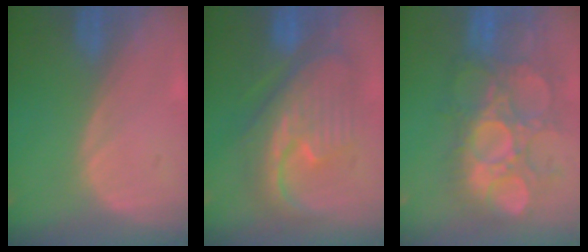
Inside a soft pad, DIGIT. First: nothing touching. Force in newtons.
{"total": 11.4, "press": 11.3, "slide": 1.1}
{"total": 12.2, "press": 11.5, "slide": 4.1}